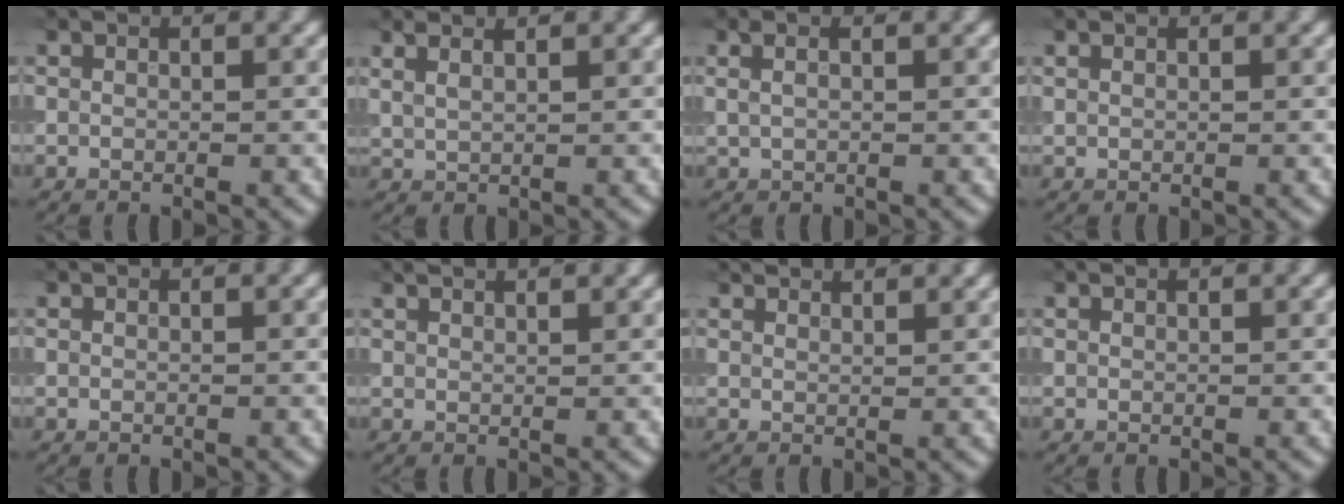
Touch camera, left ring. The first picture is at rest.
{"total": 2.0, "force": [1.5, 0.4, 1.2], "torque": [-0.025, 0.009, 0.024]}
{"total": 1.5, "force": [0.6, 0.5, 1.2], "torque": [-0.033, 0.004, 0.014]}
{"total": 0.0}
{"total": 0.0}
{"total": 2.1, "force": [1.9, 0.3, 0.9], "torque": [-0.013, 0.007, 0.024]}
{"total": 2.8, "force": [2.6, 0.4, 0.8], "torque": [-0.017, -0.001, 0.045]}
{"total": 0.0}